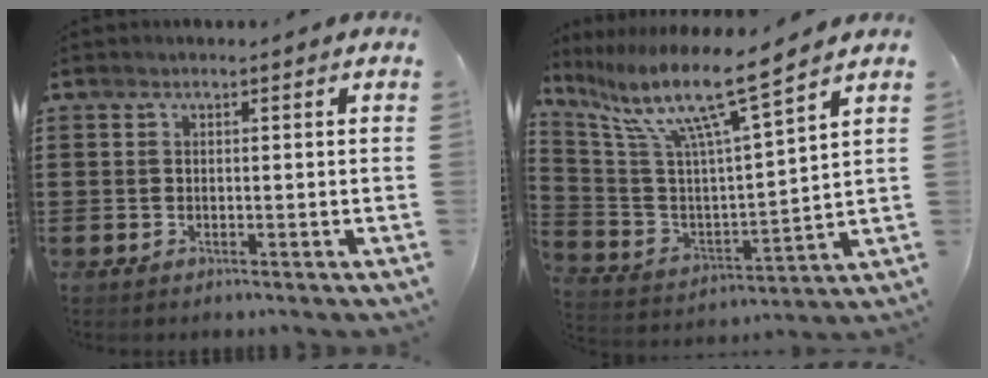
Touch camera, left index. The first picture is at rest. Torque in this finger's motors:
{"motor_torque": [2.14, 0.00, 0.41, 0.21]}